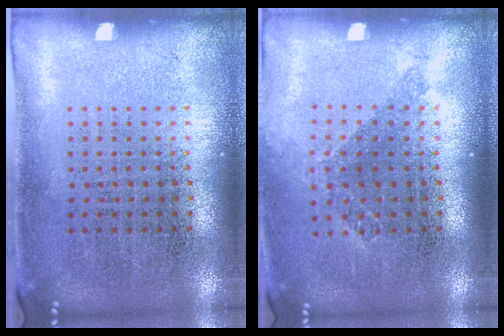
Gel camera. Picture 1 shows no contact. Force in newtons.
{"total": 1.0, "press": 0.9, "slide": 0.5}